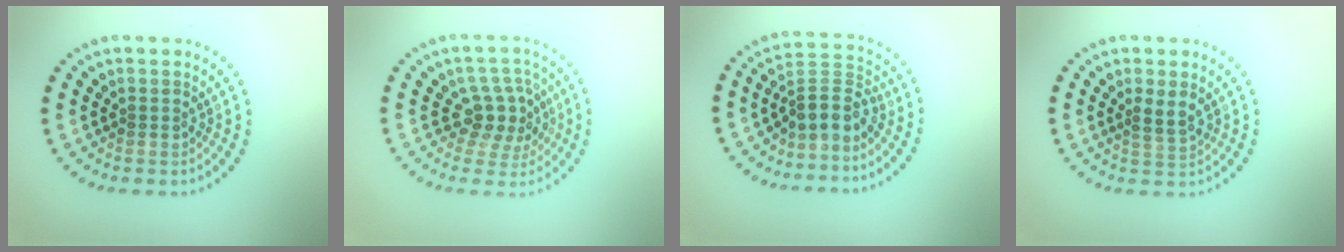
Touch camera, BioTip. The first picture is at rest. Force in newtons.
{"total": 3.6, "press": 3.1, "slide": 1.8}
{"total": 3.2, "press": 2.4, "slide": 2.2}
{"total": 1.8, "press": 1.6, "slide": 0.9}